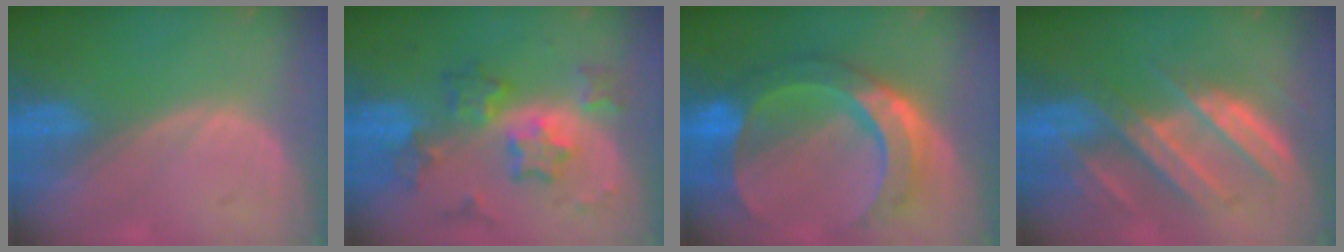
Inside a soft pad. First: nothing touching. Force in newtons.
{"total": 8.0, "press": 8.0, "slide": 0.5}
{"total": 11.1, "press": 11.0, "slide": 1.1}
{"total": 8.8, "press": 8.0, "slide": 3.6}